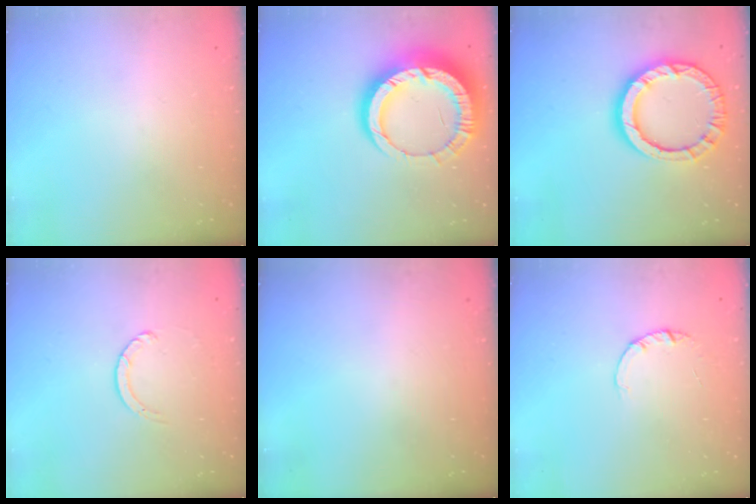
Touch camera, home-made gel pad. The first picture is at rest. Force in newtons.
{"total": 17.1, "press": 17.0, "slide": 1.9}
{"total": 13.5, "press": 13.5, "slide": 1.1}
{"total": 1.3, "press": 1.2, "slide": 0.2}
{"total": 0.0}
{"total": 1.4, "press": 1.4, "slide": 0.2}